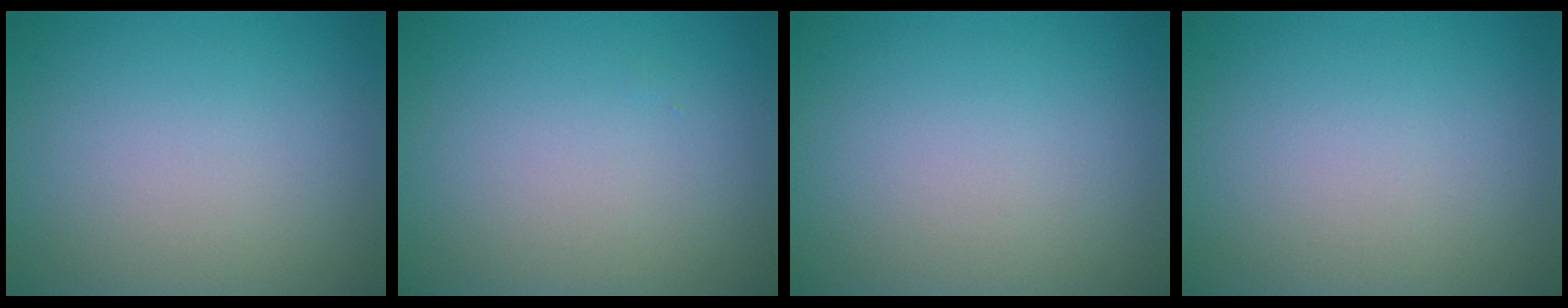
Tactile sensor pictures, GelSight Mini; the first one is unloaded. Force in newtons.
{"total": 0.0}
{"total": 0.0}
{"total": 0.0}